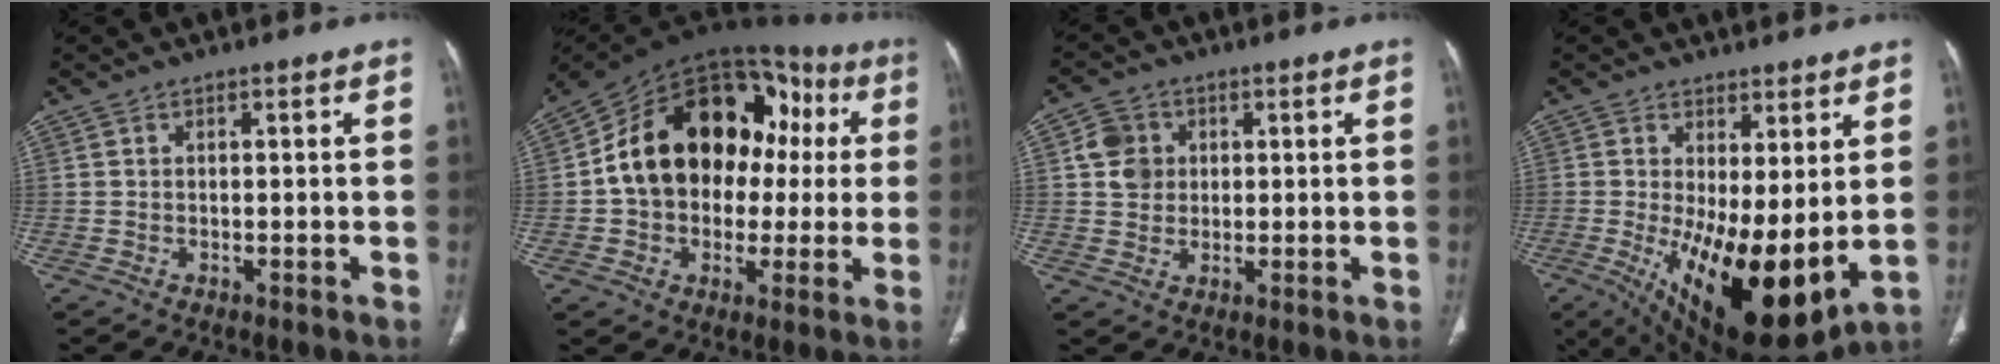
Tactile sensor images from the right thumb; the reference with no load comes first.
{"total": 24.4, "force": [2.1, 17.2, 17.2], "torque": [-0.241, 0.056, 0.032]}
{"total": 5.8, "force": [1.3, 5.1, 2.3], "torque": [-0.024, 0.001, 0.021]}
{"total": 17.6, "force": [-0.7, 6.9, 16.2], "torque": [-0.271, -0.040, 0.013]}